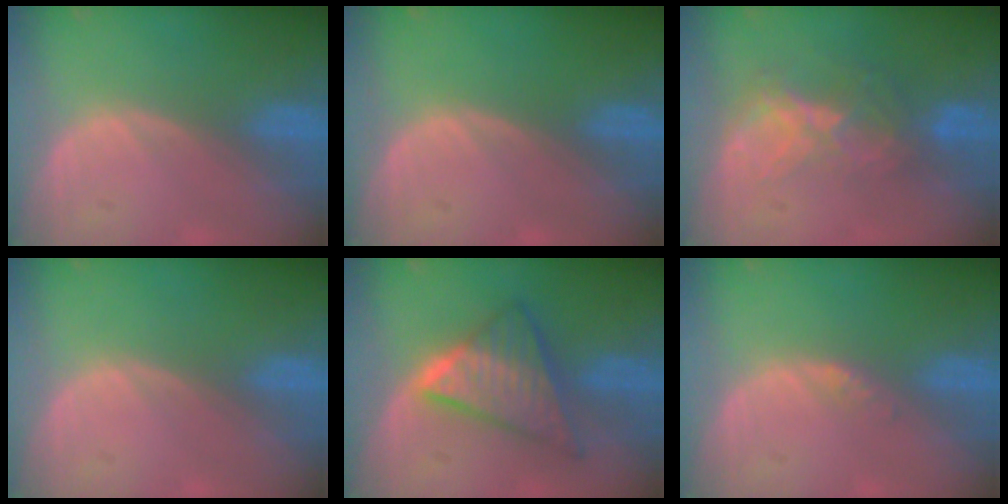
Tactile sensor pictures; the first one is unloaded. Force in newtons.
{"total": 0.0}
{"total": 6.7, "press": 5.9, "slide": 3.2}
{"total": 0.0}
{"total": 8.7, "press": 8.7, "slide": 0.7}
{"total": 1.1, "press": 1.1, "slide": 0.1}